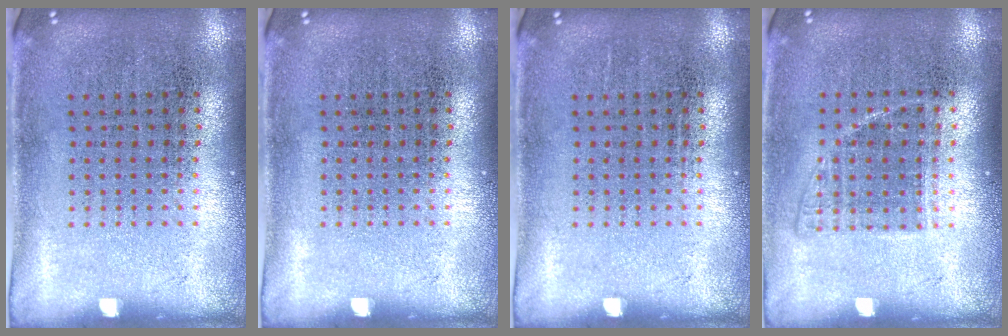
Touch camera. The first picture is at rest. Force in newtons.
{"total": 0.0}
{"total": 0.0}
{"total": 1.0, "press": 0.9, "slide": 0.5}